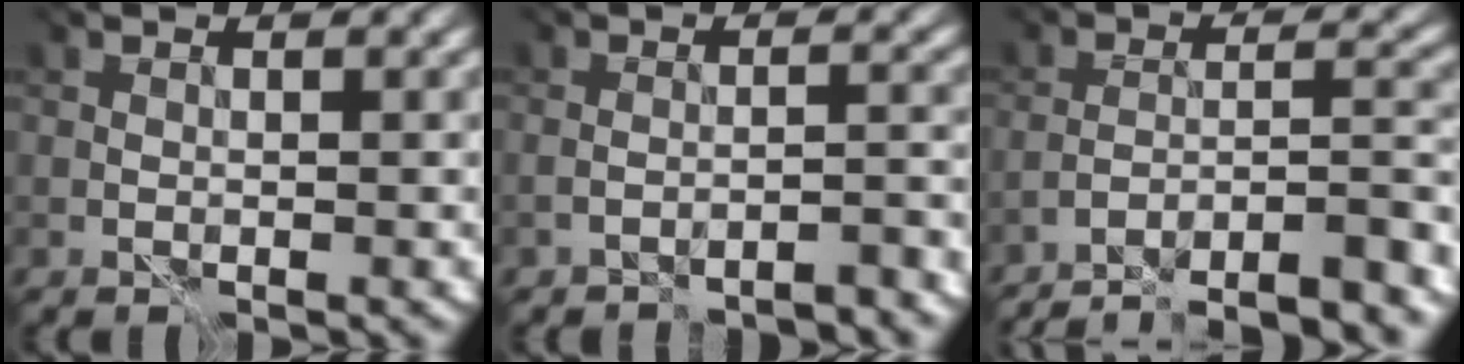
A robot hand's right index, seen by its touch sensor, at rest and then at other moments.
{"total": 3.7, "force": [-3.5, 0.1, 1.2], "torque": [-0.020, 0.002, -0.055]}
{"total": 12.8, "force": [-11.7, 1.6, 4.9], "torque": [-0.053, 0.011, -0.153]}